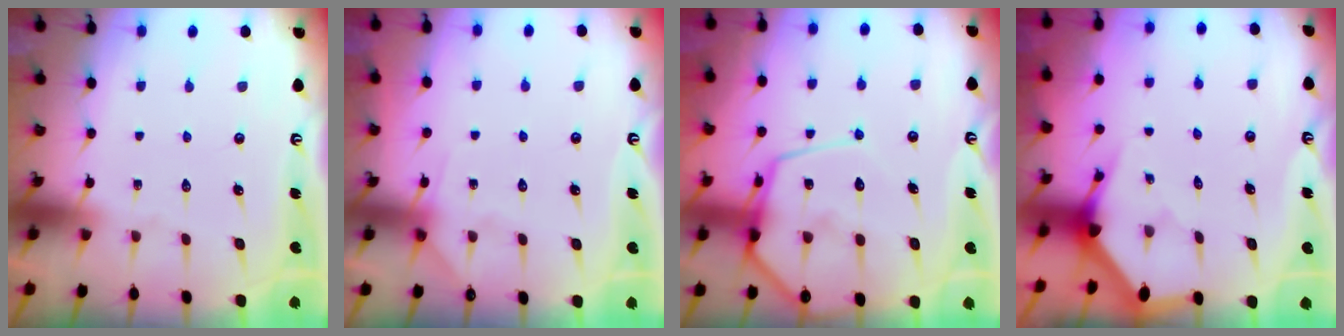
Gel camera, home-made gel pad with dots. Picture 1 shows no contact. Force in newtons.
{"total": 5.5, "press": 5.5, "slide": 0.5}
{"total": 14.5, "press": 14.4, "slide": 1.6}
{"total": 3.5, "press": 3.5, "slide": 0.1}